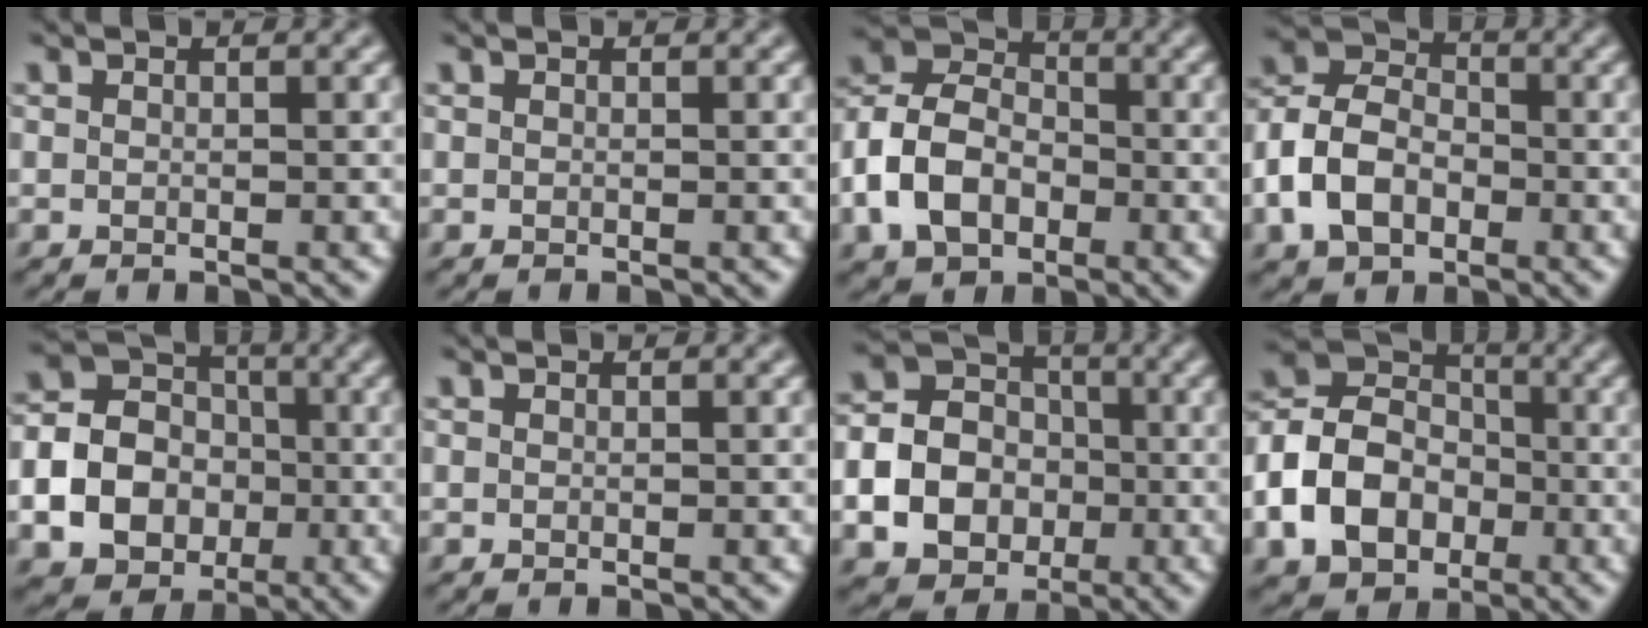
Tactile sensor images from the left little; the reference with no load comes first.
{"total": 0.0}
{"total": 6.8, "force": [-2.7, 4.7, 4.1], "torque": [-0.087, 0.011, -0.067]}
{"total": 6.1, "force": [-2.4, 4.2, 3.7], "torque": [-0.078, 0.011, -0.059]}
{"total": 15.2, "force": [-4.1, 13.7, 5.3], "torque": [-0.149, -0.032, -0.090]}
{"total": 0.0}
{"total": 13.9, "force": [-3.9, 12.4, 4.9], "torque": [-0.136, -0.035, -0.084]}
{"total": 8.5, "force": [-2.8, 6.4, 4.9], "torque": [-0.092, 0.002, -0.060]}